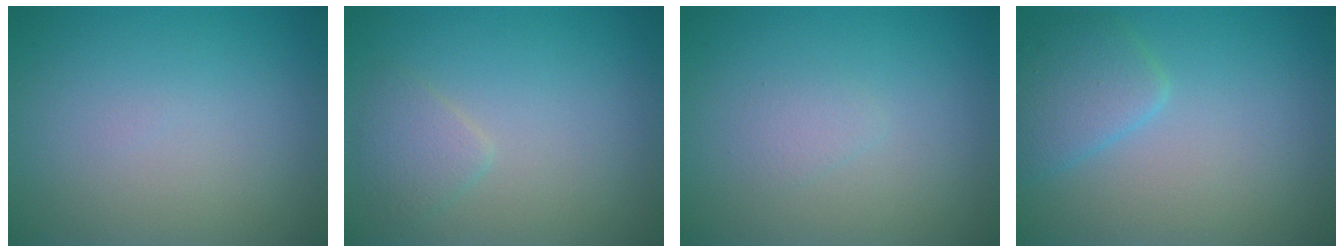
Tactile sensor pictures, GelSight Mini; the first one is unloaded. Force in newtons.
{"total": 1.6, "press": 1.6, "slide": 0.1}
{"total": 0.9, "press": 0.9, "slide": 0.1}
{"total": 2.8, "press": 2.8, "slide": 0.1}